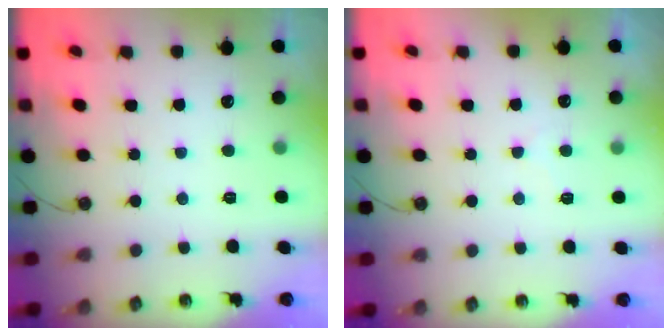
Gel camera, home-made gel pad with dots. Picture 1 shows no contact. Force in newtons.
{"total": 3.3, "press": 3.3, "slide": 0.5}